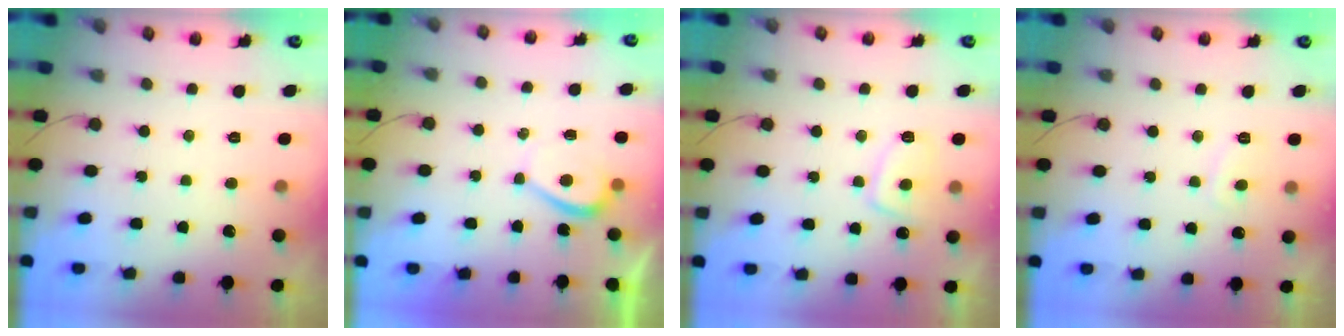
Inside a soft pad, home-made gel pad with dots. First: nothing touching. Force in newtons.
{"total": 1.1, "press": 1.0, "slide": 0.6}
{"total": 6.7, "press": 6.6, "slide": 1.1}
{"total": 2.2, "press": 2.2, "slide": 0.6}